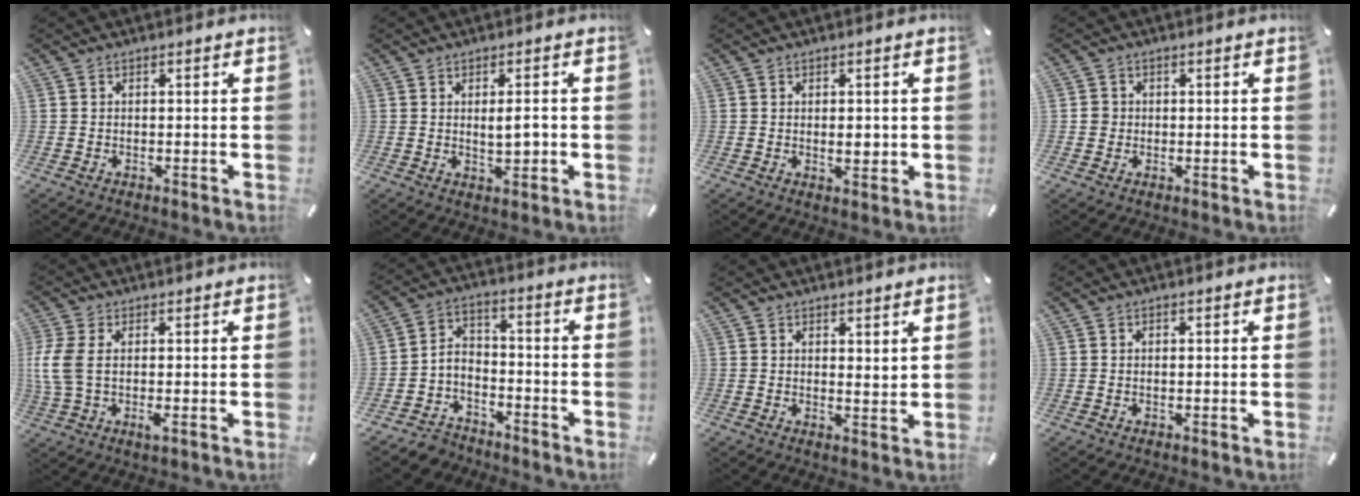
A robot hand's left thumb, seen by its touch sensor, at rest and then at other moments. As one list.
[{"total": 4.0, "force": [0.3, 1.7, 3.6], "torque": [-0.061, 0.000, 0.002]}, {"total": 2.9, "force": [0.2, 1.8, 2.3], "torque": [-0.029, -0.002, -0.001]}, {"total": 2.0, "force": [-0.1, 2.0, 0.6], "torque": [-0.011, 0.005, -0.006]}, {"total": 7.1, "force": [0.1, 3.0, 6.5], "torque": [-0.146, -0.013, 0.001]}, {"total": 6.3, "force": [-4.8, 3.9, 0.9], "torque": [-0.016, 0.025, -0.097]}, {"total": 2.2, "force": [2.0, 0.9, 0.2], "torque": [0.003, -0.011, 0.037]}, {"total": 0.7, "force": [0.0, 0.4, 0.5], "torque": [-0.012, 0.000, -0.001]}]